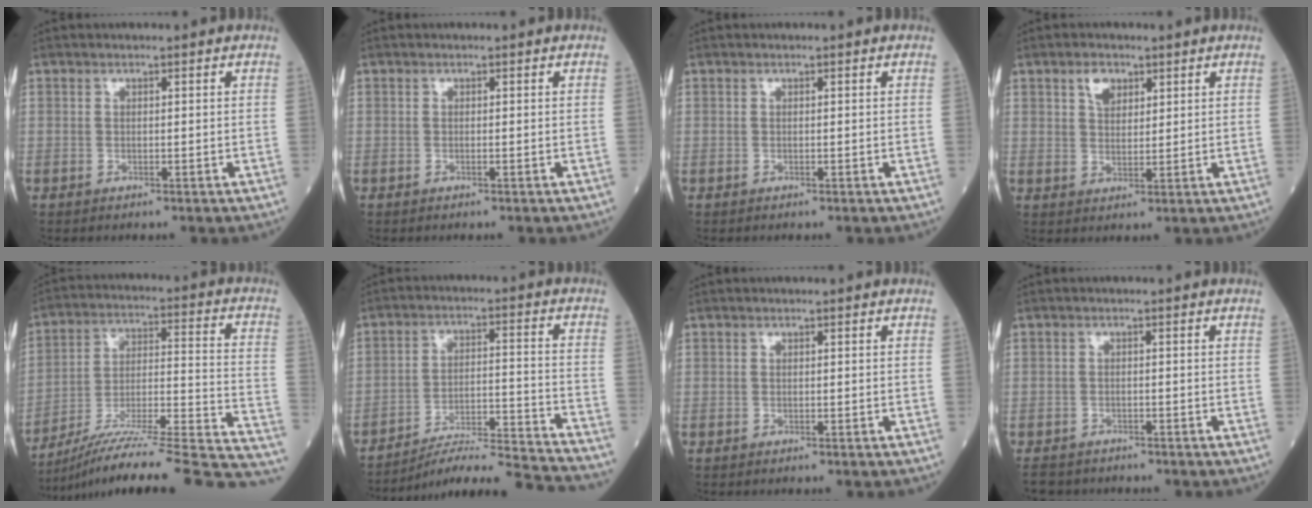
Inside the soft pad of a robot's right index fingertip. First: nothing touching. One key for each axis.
{"total": 0.0}
{"total": 0.0}
{"total": 3.5, "fx": 2.0, "fy": 2.1, "fz": 2.0, "tx": -0.039, "ty": 0.005, "tz": 0.038}
{"total": 29.2, "fx": -26.2, "fy": 0.2, "fz": 12.8, "tx": -0.118, "ty": -0.008, "tz": -0.385}
{"total": 16.3, "fx": -15.8, "fy": -1.4, "fz": 3.9, "tx": -0.060, "ty": 0.003, "tz": -0.241}
{"total": 0.0}
{"total": 3.8, "fx": -3.3, "fy": 2.0, "fz": 0.1, "tx": -0.003, "ty": 0.000, "tz": -0.056}